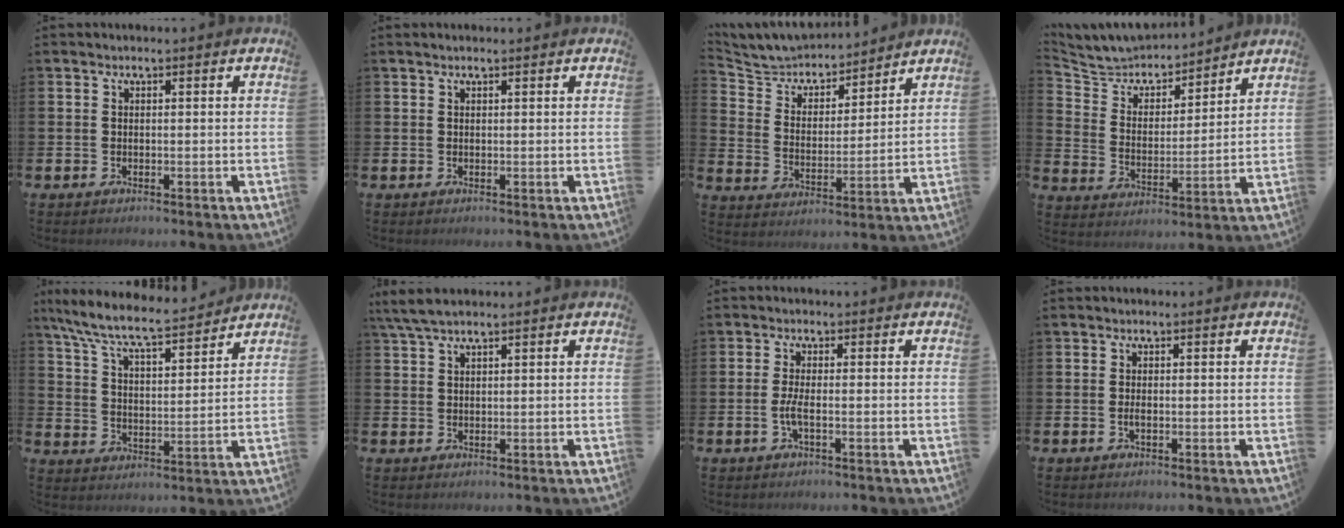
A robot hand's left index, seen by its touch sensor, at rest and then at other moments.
{"total": 0.6, "force": [0.5, 0.1, 0.3], "torque": [-0.005, 0.001, 0.009]}
{"total": 6.1, "force": [5.9, 1.5, 0.5], "torque": [-0.050, -0.045, 0.101]}
{"total": 6.5, "force": [6.3, 1.6, 0.4], "torque": [-0.052, -0.054, 0.110]}
{"total": 8.6, "force": [7.9, 1.2, 3.3], "torque": [-0.102, -0.049, 0.138]}
{"total": 3.5, "force": [2.8, 0.8, 2.0], "torque": [-0.050, 0.004, 0.053]}
{"total": 2.1, "force": [-0.6, 0.3, 1.9], "torque": [-0.049, 0.000, -0.012]}
{"total": 0.8, "force": [-0.2, 0.3, 0.8], "torque": [-0.021, 0.002, -0.002]}